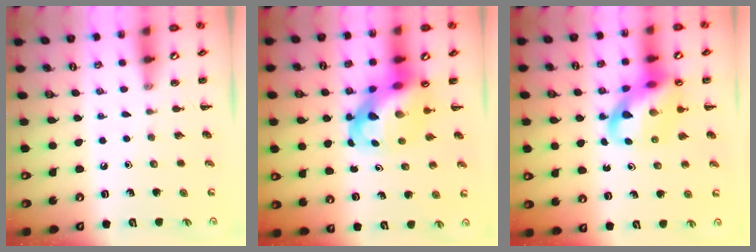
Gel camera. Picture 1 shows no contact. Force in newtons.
{"total": 9.5, "press": 9.2, "slide": 2.6}
{"total": 14.2, "press": 13.7, "slide": 3.7}